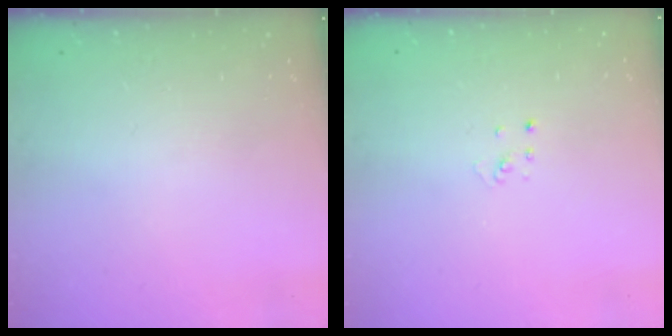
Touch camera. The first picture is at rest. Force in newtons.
{"total": 2.1, "press": 2.1, "slide": 0.1}